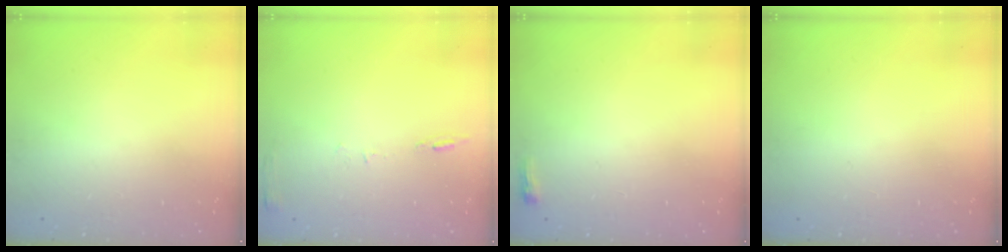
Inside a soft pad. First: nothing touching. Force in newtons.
{"total": 6.0, "press": 6.0, "slide": 0.6}
{"total": 2.6, "press": 2.5, "slide": 0.6}
{"total": 0.0}